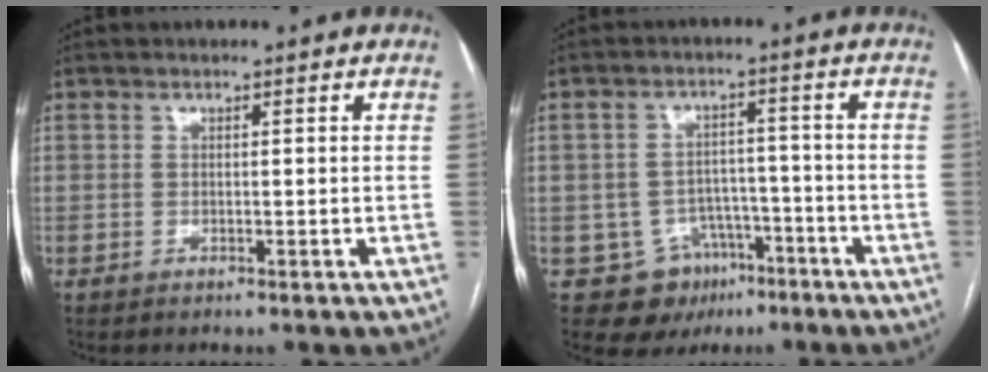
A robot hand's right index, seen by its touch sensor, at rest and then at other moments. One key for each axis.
{"total": 8.2, "fx": -4.2, "fy": 6.8, "fz": 1.8, "tx": -0.018, "ty": 0.015, "tz": -0.052}